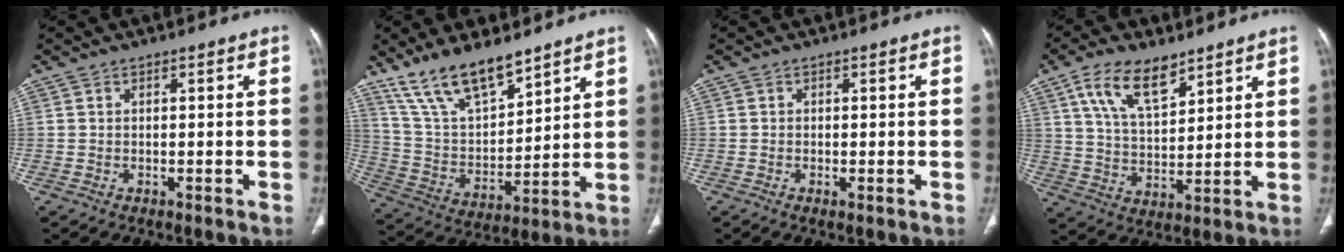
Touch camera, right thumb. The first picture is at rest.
{"total": 16.0, "force": [12.2, 5.5, 8.7], "torque": [-0.130, -0.061, 0.241]}
{"total": 0.8, "force": [-0.3, 0.2, 0.7], "torque": [-0.017, -0.004, -0.007]}
{"total": 12.1, "force": [7.3, 5.6, 7.8], "torque": [-0.124, -0.030, 0.141]}